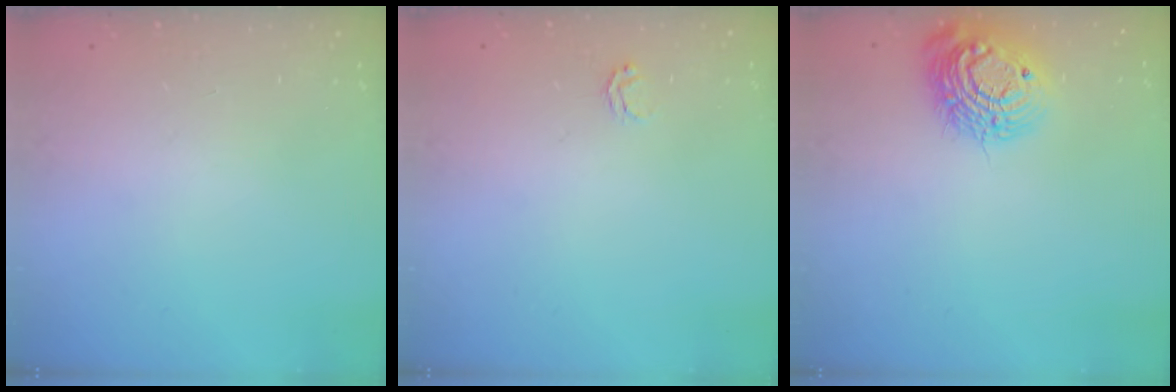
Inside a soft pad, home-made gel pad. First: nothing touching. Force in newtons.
{"total": 2.5, "press": 2.5, "slide": 0.2}
{"total": 14.8, "press": 14.7, "slide": 1.0}